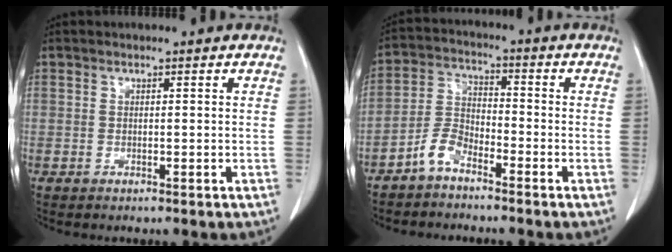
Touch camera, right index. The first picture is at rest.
{"total": 4.9, "force": [-3.7, 2.2, 2.5], "torque": [-0.054, 0.008, -0.078]}